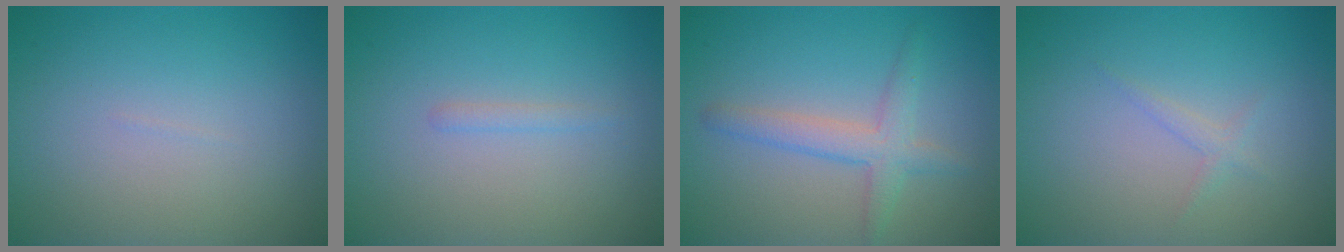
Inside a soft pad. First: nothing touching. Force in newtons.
{"total": 0.7, "press": 0.7, "slide": 0.1}
{"total": 2.8, "press": 2.8, "slide": 0.2}
{"total": 0.9, "press": 0.9, "slide": 0.1}